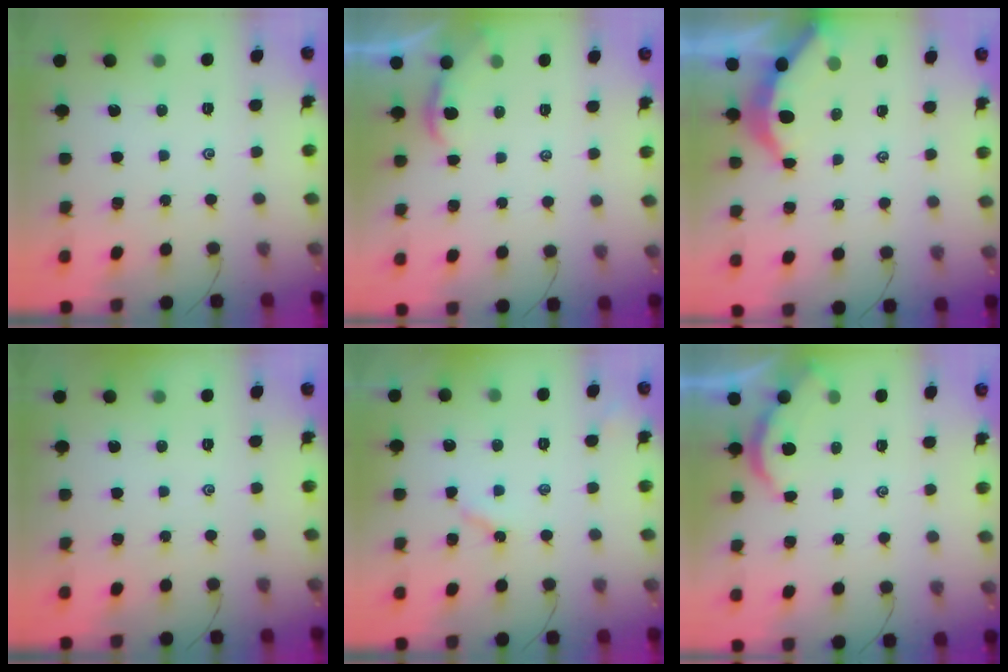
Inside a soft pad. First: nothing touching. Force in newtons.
{"total": 1.2, "press": 1.2, "slide": 0.1}
{"total": 3.8, "press": 3.8, "slide": 0.4}
{"total": 0.0}
{"total": 2.9, "press": 2.9, "slide": 0.4}
{"total": 2.0, "press": 2.0, "slide": 0.2}